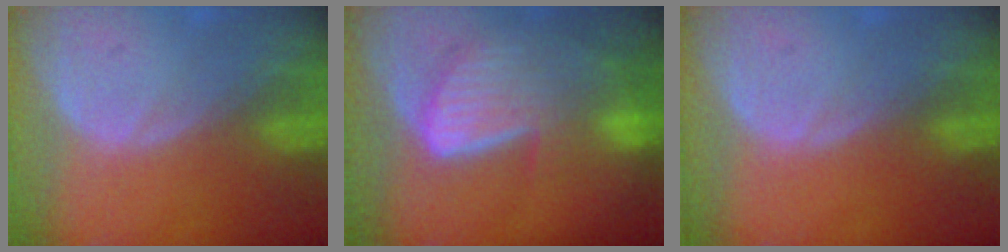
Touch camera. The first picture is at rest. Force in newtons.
{"total": 8.5, "press": 7.7, "slide": 3.6}
{"total": 0.0}